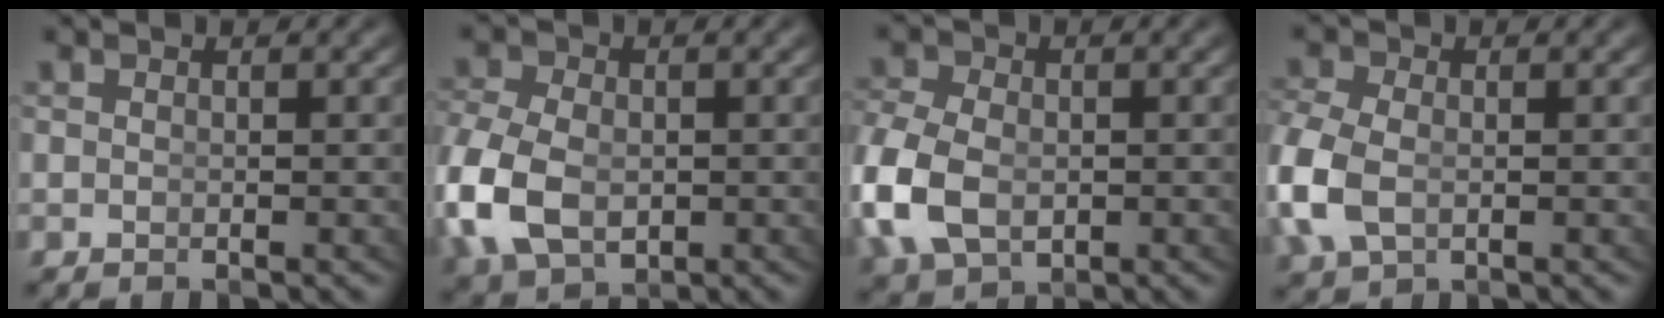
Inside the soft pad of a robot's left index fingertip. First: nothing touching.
{"total": 6.6, "force": [-1.4, 5.0, 4.1], "torque": [-0.122, -0.039, -0.001]}
{"total": 5.9, "force": [-1.2, 4.5, 3.6], "torque": [-0.110, -0.035, 0.000]}
{"total": 3.9, "force": [-0.7, 2.9, 2.4], "torque": [-0.087, -0.024, 0.004]}